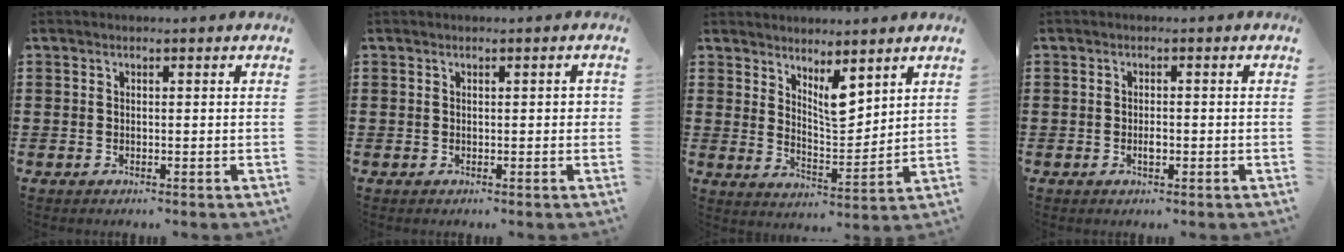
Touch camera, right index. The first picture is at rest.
{"total": 0.7, "force": [0.0, 0.4, 0.6], "torque": [-0.012, 0.003, 0.000]}
{"total": 6.0, "force": [4.5, 1.9, 3.5], "torque": [-0.057, -0.021, 0.074]}
{"total": 1.5, "force": [-0.5, 0.5, 1.4], "torque": [-0.027, -0.002, -0.009]}